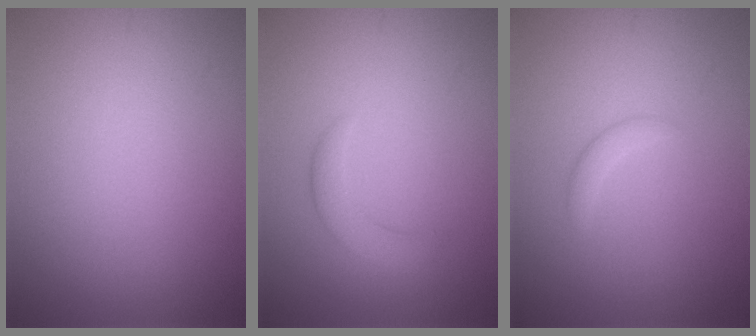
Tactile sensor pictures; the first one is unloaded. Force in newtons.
{"total": 2.1, "press": 2.1, "slide": 0.1}
{"total": 1.0, "press": 1.0, "slide": 0.1}